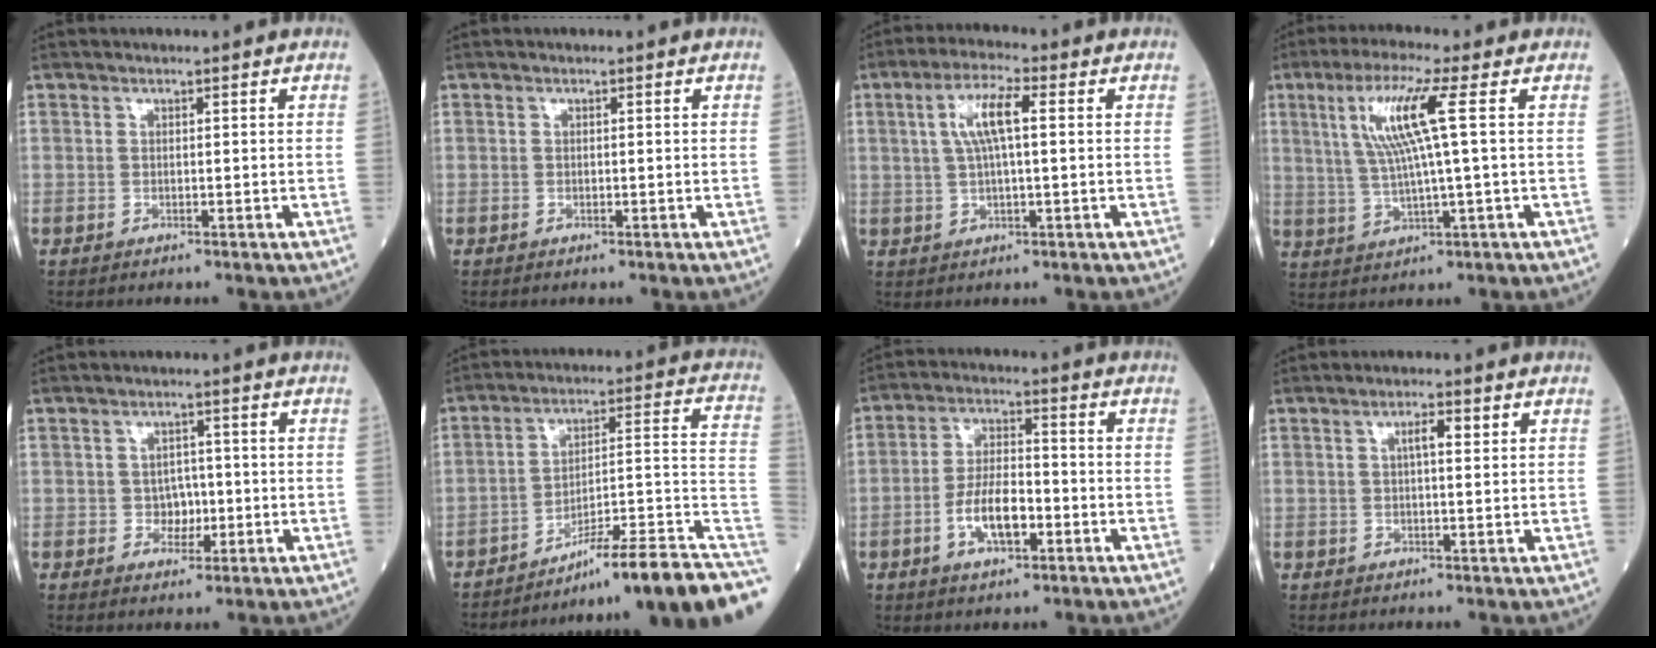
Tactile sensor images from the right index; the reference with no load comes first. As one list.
[{"total": 0.0}, {"total": 6.6, "force": [1.4, 1.2, 6.3], "torque": [-0.130, 0.014, 0.028]}, {"total": 9.0, "force": [2.5, -0.6, 8.7], "torque": [-0.176, 0.009, 0.050]}, {"total": 3.0, "force": [-0.5, 2.5, 1.6], "torque": [-0.011, 0.007, -0.007]}, {"total": 19.5, "force": [-14.6, -0.2, 12.9], "torque": [-0.106, 0.031, -0.219]}, {"total": 7.7, "force": [-2.7, 3.0, 6.6], "torque": [-0.127, 0.007, -0.051]}, {"total": 2.6, "force": [0.9, 0.6, 2.4], "torque": [-0.044, 0.006, 0.014]}]